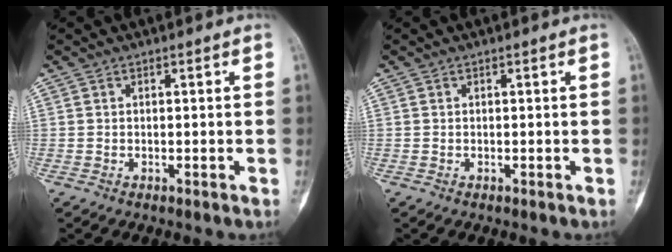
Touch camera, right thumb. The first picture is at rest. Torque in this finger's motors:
{"motor_torque": [-0.04, -0.04, 0.03, -0.03, 0.00]}